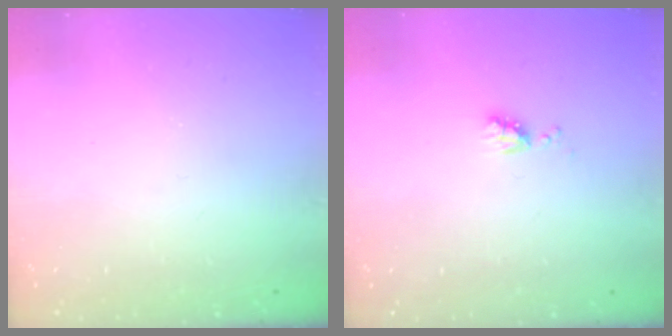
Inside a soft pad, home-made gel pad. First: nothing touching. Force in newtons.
{"total": 4.3, "press": 4.2, "slide": 0.7}